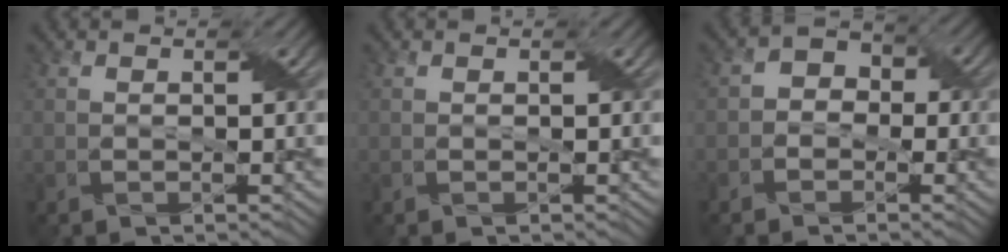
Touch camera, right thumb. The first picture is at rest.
{"total": 0.0}
{"total": 3.2, "force": [-0.9, 2.7, 1.3], "torque": [-0.008, 0.011, -0.028]}